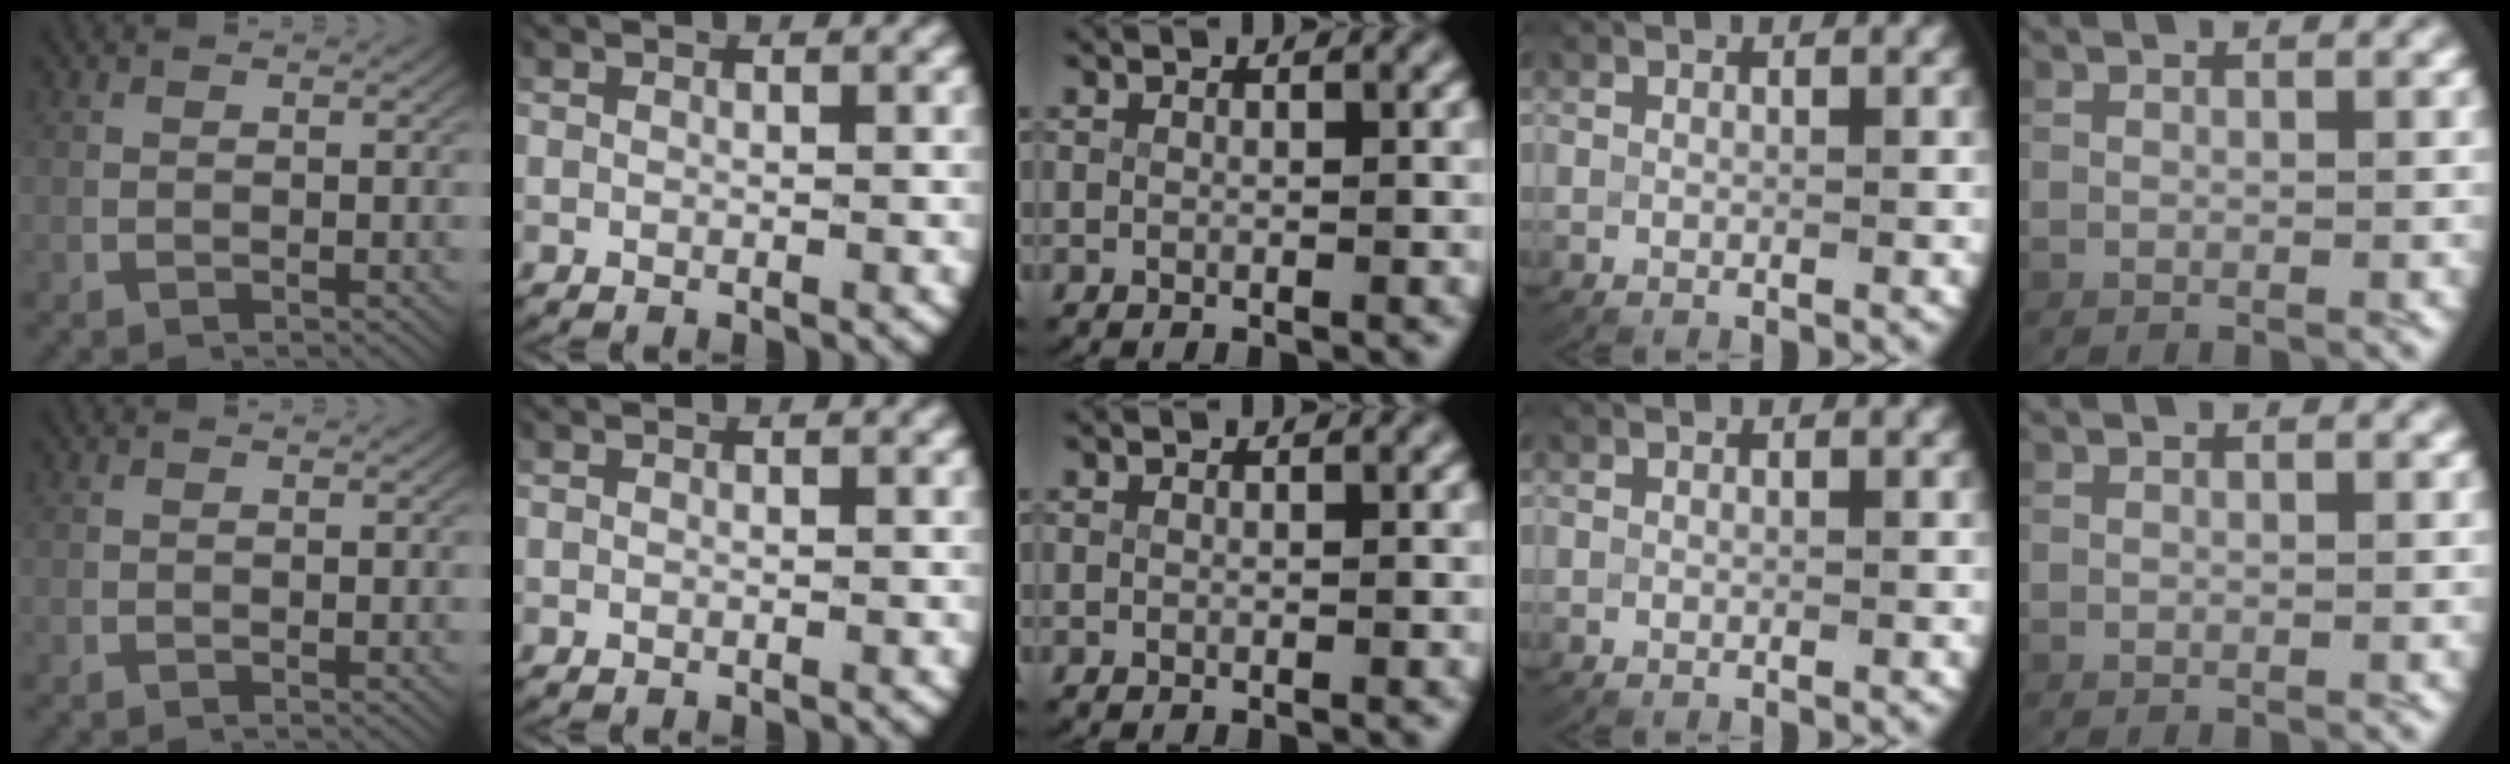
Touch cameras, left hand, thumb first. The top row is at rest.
{}